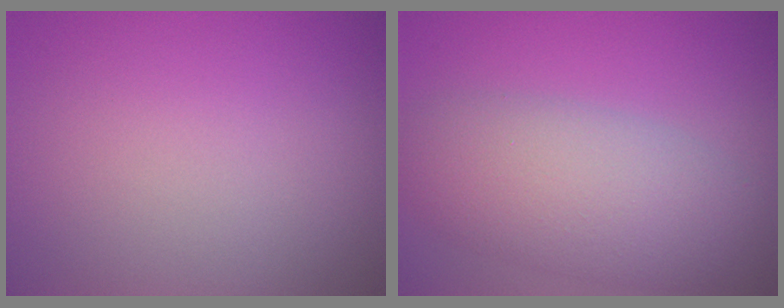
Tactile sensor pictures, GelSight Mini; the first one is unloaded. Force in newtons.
{"total": 6.3, "press": 6.3, "slide": 0.5}